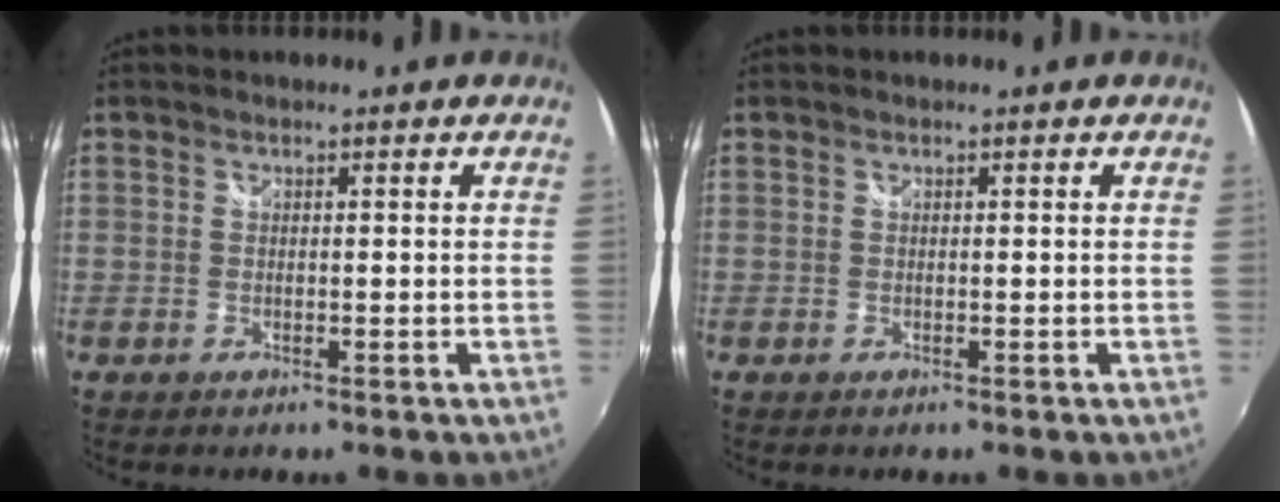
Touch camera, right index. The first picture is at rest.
{"total": 0.0}